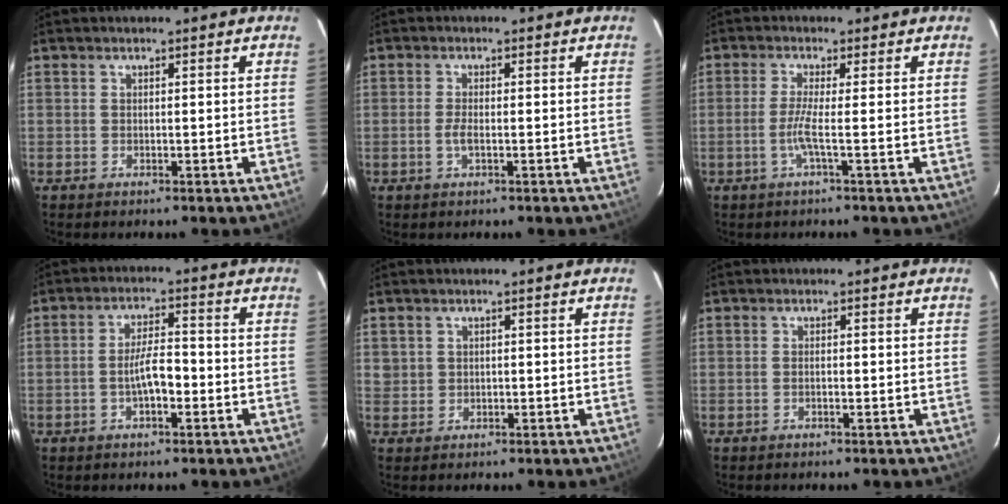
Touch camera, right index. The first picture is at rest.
{"total": 2.0, "force": [-0.6, 0.5, 1.8], "torque": [-0.041, -0.002, -0.012]}
{"total": 2.8, "force": [-0.9, -1.1, 2.4], "torque": [-0.056, -0.005, -0.021]}
{"total": 5.4, "force": [-1.7, 1.8, 4.7], "torque": [-0.088, 0.005, -0.025]}
{"total": 2.0, "force": [0.4, 1.9, 0.1], "torque": [0.001, 0.005, 0.009]}
{"total": 0.6, "force": [-0.3, 0.3, 0.4], "torque": [-0.009, 0.001, -0.004]}